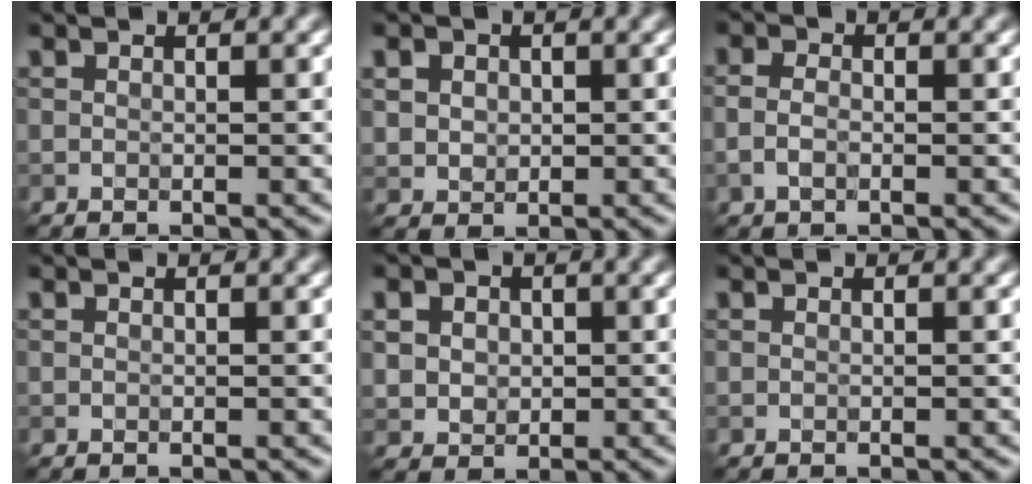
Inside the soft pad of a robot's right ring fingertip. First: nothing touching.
{"total": 3.4, "force": [1.3, 2.8, 1.5], "torque": [-0.037, 0.007, 0.024]}
{"total": 1.6, "force": [-0.4, 0.9, 1.2], "torque": [-0.026, 0.001, -0.014]}
{"total": 0.0}
{"total": 4.5, "force": [1.6, 3.7, 2.1], "torque": [-0.046, 0.017, 0.019]}
{"total": 0.0}